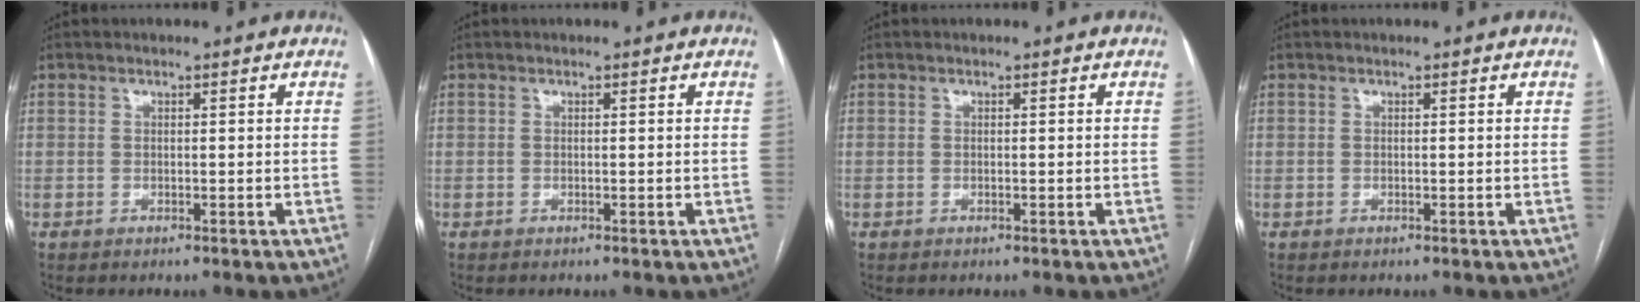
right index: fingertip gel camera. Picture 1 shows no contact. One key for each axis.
{"total": 0.0}
{"total": 0.0}
{"total": 0.0}